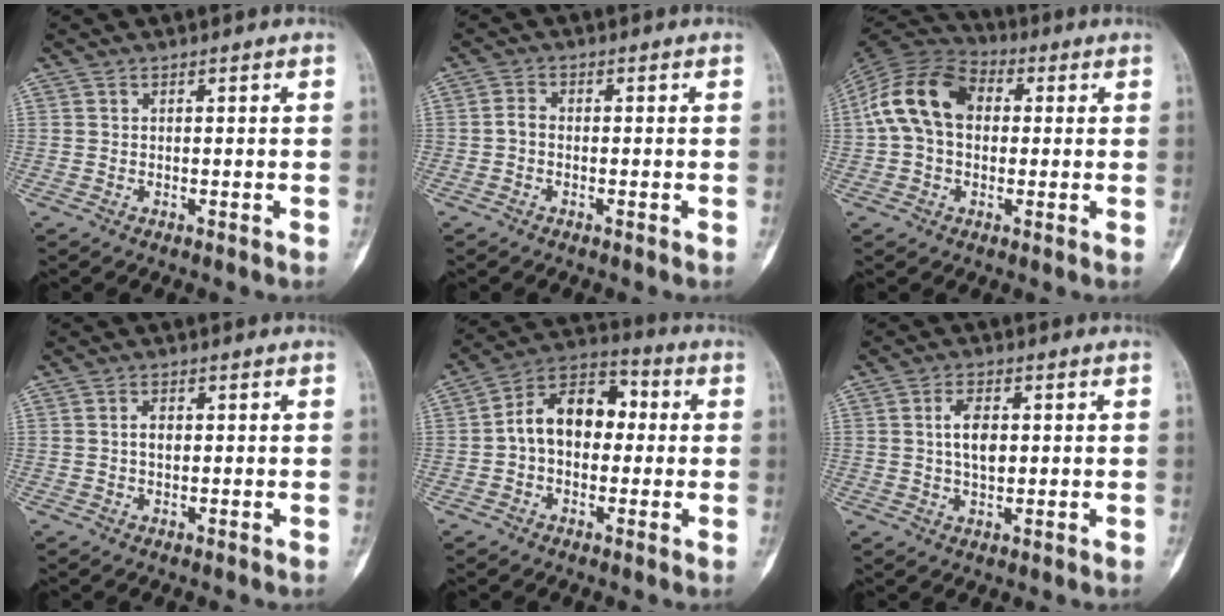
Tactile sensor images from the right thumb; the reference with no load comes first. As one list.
[{"total": 1.8, "force": [-0.7, 1.2, 1.3], "torque": [-0.024, 0.007, -0.019]}, {"total": 13.7, "force": [1.6, 9.6, 9.6], "torque": [-0.173, 0.034, 0.018]}, {"total": 0.8, "force": [-0.1, 0.7, 0.3], "torque": [0.000, 0.003, -0.005]}, {"total": 12.8, "force": [0.4, 8.7, 9.3], "torque": [-0.125, 0.039, -0.008]}, {"total": 5.6, "force": [0.8, 3.1, 4.6], "torque": [-0.080, 0.000, 0.012]}]